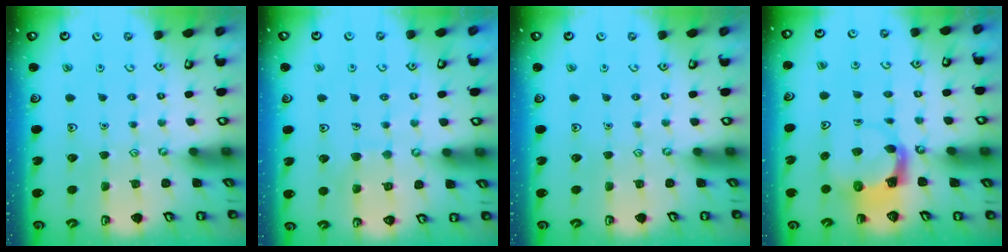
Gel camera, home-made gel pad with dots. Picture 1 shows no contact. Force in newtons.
{"total": 5.9, "press": 5.9, "slide": 0.4}
{"total": 0.0}
{"total": 4.8, "press": 4.7, "slide": 1.0}